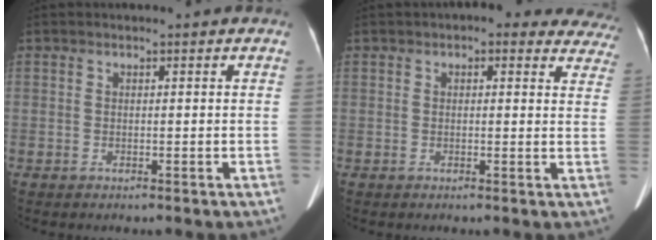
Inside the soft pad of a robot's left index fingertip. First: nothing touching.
{"total": 12.7, "force": [10.7, 4.7, 5.0], "torque": [-0.012, 0.014, 0.095]}